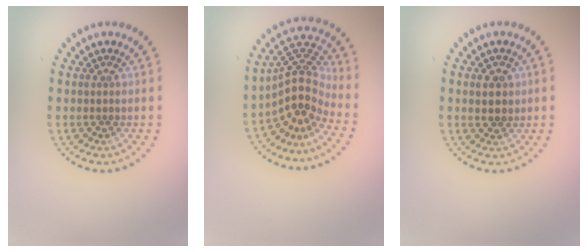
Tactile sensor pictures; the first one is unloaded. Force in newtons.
{"total": 4.4, "press": 3.1, "slide": 3.1}
{"total": 2.3, "press": 2.1, "slide": 0.8}